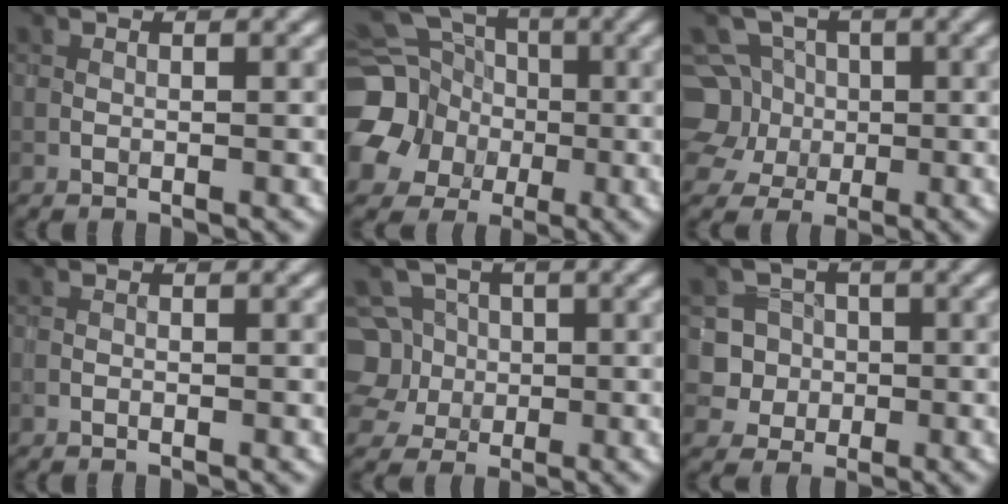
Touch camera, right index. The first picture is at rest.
{"total": 14.4, "force": [-2.1, 13.0, 5.7], "torque": [-0.159, 0.000, -0.064]}
{"total": 8.9, "force": [0.4, 8.2, 3.4], "torque": [-0.075, 0.030, -0.024]}
{"total": 0.0}
{"total": 6.5, "force": [0.4, 6.1, 2.4], "torque": [-0.043, 0.034, -0.014]}
{"total": 4.5, "force": [-0.5, 4.3, 0.9], "torque": [0.004, 0.018, -0.019]}